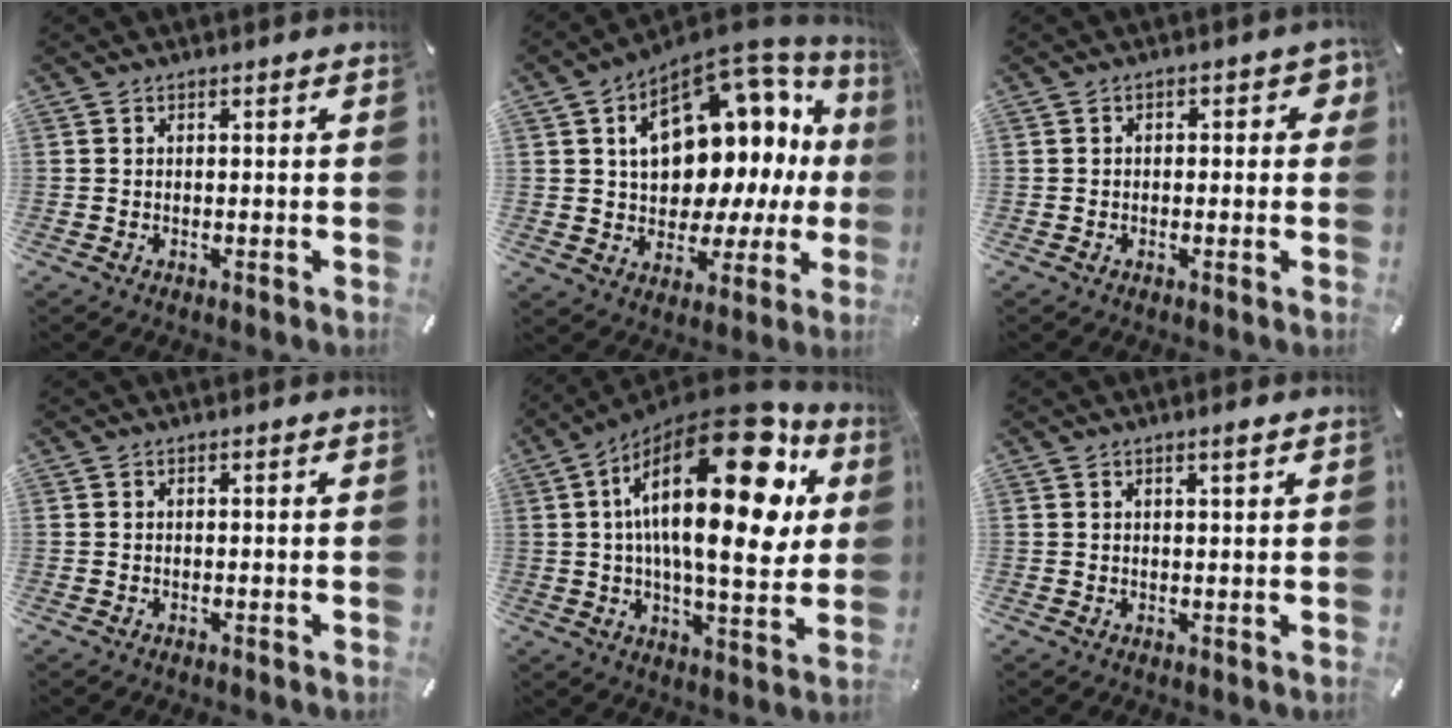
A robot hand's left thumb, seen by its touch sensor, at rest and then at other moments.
{"total": 16.0, "force": [5.5, 11.3, 9.9], "torque": [-0.135, -0.052, 0.097]}
{"total": 2.9, "force": [-0.3, 1.6, 2.3], "torque": [-0.035, 0.008, -0.008]}
{"total": 0.0}
{"total": 29.7, "force": [9.1, 12.4, 25.4], "torque": [-0.418, -0.054, 0.140]}
{"total": 1.8, "force": [1.2, 0.2, 1.3], "torque": [-0.027, 0.001, 0.020]}